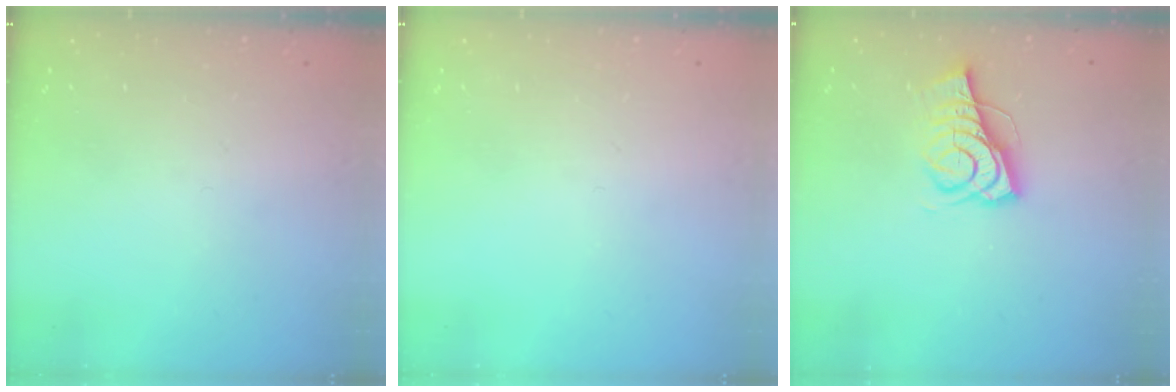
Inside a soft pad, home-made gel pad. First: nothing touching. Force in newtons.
{"total": 0.0}
{"total": 9.7, "press": 9.5, "slide": 1.8}